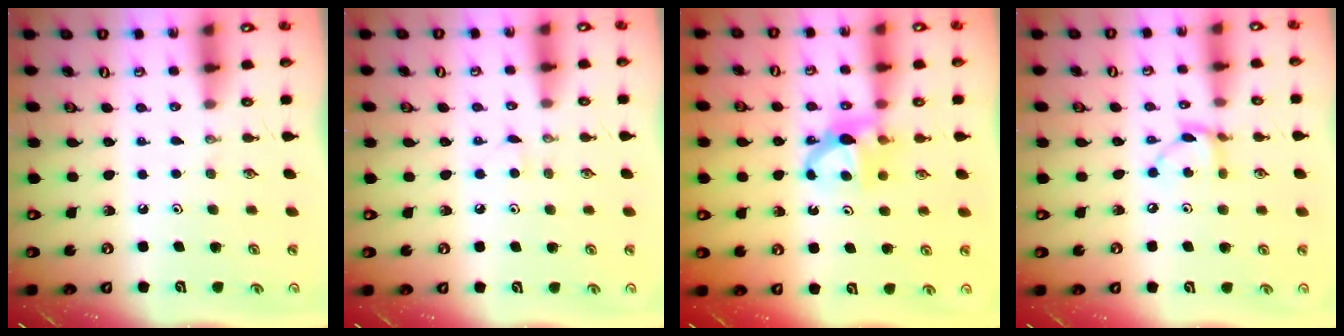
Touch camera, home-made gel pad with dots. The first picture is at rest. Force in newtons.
{"total": 2.9, "press": 2.9, "slide": 0.4}
{"total": 7.7, "press": 7.7, "slide": 0.1}
{"total": 7.0, "press": 7.0, "slide": 0.3}